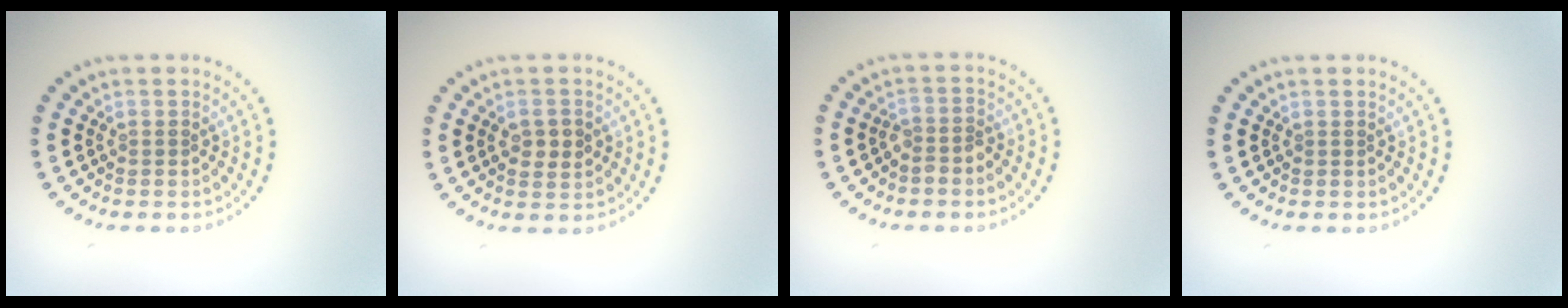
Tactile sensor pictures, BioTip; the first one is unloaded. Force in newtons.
{"total": 2.3, "press": 2.3, "slide": 0.2}
{"total": 1.7, "press": 1.4, "slide": 1.0}
{"total": 0.0}